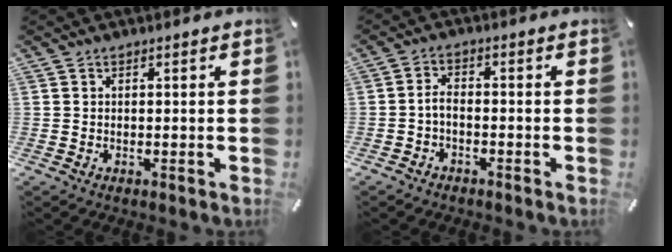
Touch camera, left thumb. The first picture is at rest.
{"total": 3.0, "force": [-1.5, 1.7, 1.9], "torque": [-0.043, 0.008, -0.032]}